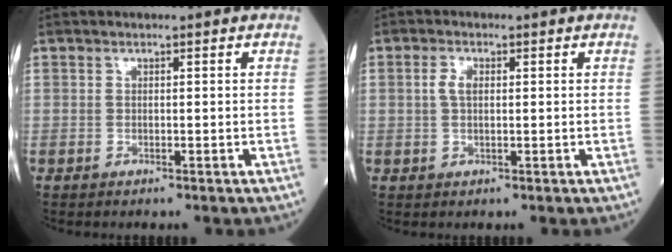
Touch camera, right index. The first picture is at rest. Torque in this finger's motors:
{"motor_torque": [0.17, 0.00, 0.04, 0.02]}